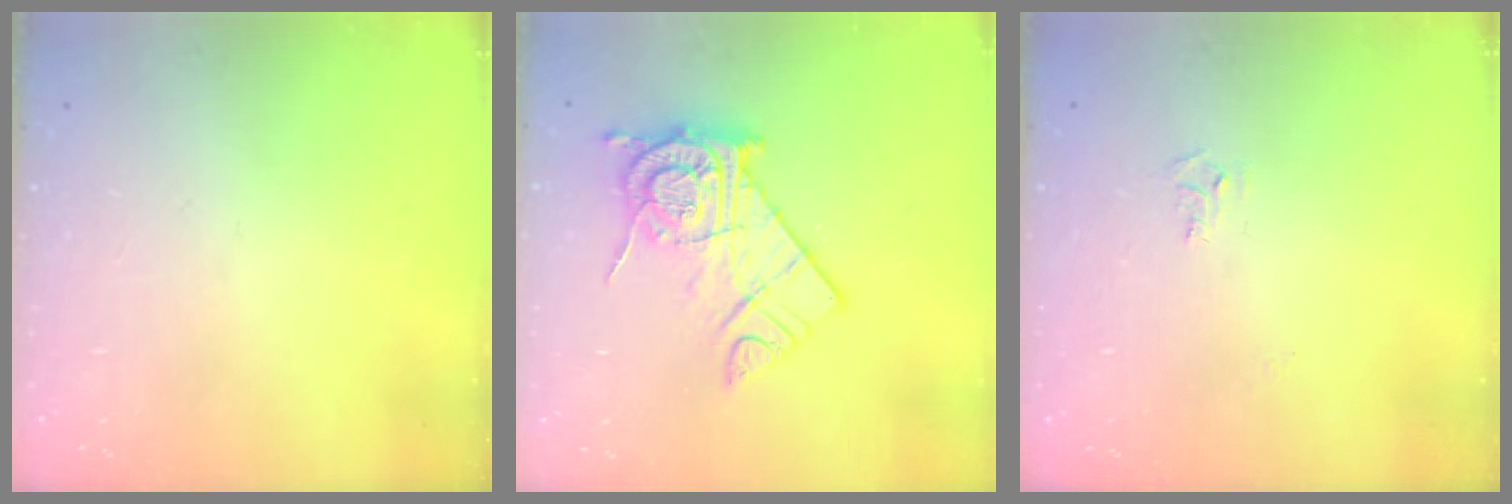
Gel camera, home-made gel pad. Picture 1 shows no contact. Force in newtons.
{"total": 14.0, "press": 13.9, "slide": 1.3}
{"total": 4.8, "press": 4.8, "slide": 0.5}